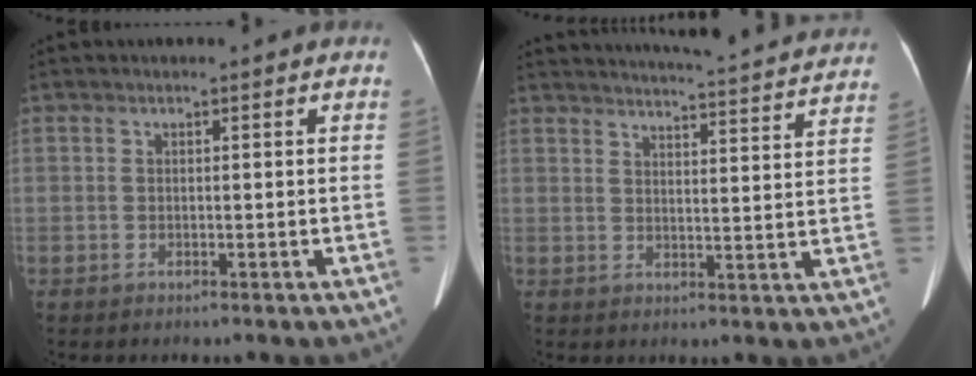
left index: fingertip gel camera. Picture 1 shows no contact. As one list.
[{"total": 24.5, "force": [23.3, 1.5, 7.4], "torque": [-0.111, -0.037, 0.278]}]